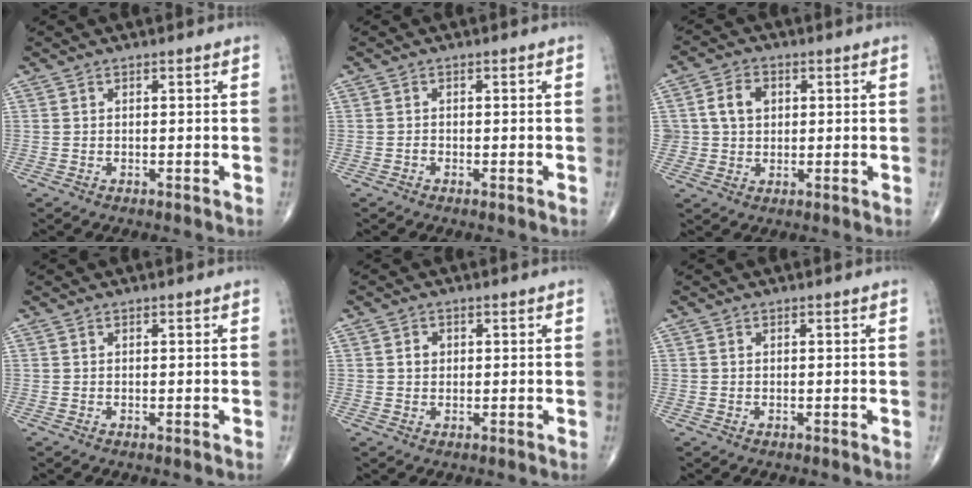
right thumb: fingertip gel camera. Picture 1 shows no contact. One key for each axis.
{"total": 0.6, "fx": -0.3, "fy": 0.3, "fz": 0.4, "tx": -0.008, "ty": -0.001, "tz": -0.009}
{"total": 5.7, "fx": 1.1, "fy": 4.6, "fz": 3.1, "tx": -0.034, "ty": 0.002, "tz": 0.020}
{"total": 0.0}
{"total": 1.9, "fx": 0.4, "fy": 1.7, "fz": 0.9, "tx": -0.006, "ty": 0.002, "tz": 0.005}
{"total": 0.0}